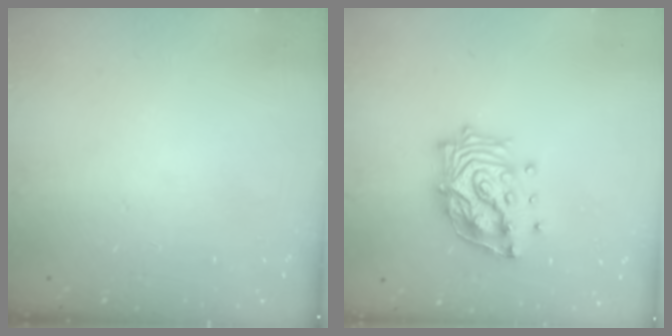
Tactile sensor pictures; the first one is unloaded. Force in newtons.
{"total": 14.1, "press": 14.0, "slide": 1.4}